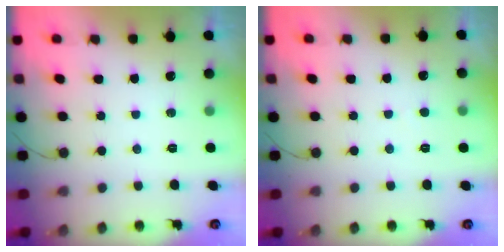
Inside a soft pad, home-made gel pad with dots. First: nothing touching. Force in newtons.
{"total": 1.7, "press": 1.7, "slide": 0.1}